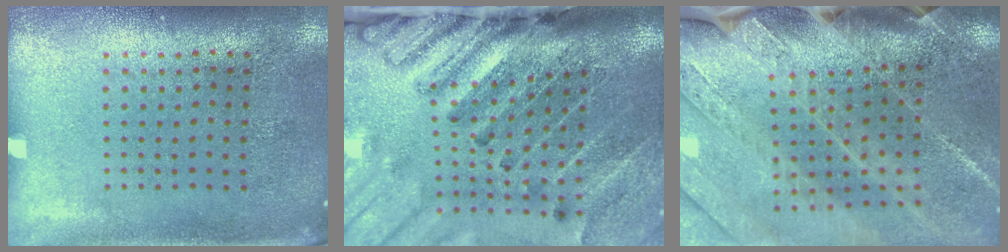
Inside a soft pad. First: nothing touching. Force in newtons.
{"total": 4.5, "press": 3.3, "slide": 3.0}
{"total": 3.9, "press": 3.2, "slide": 2.2}